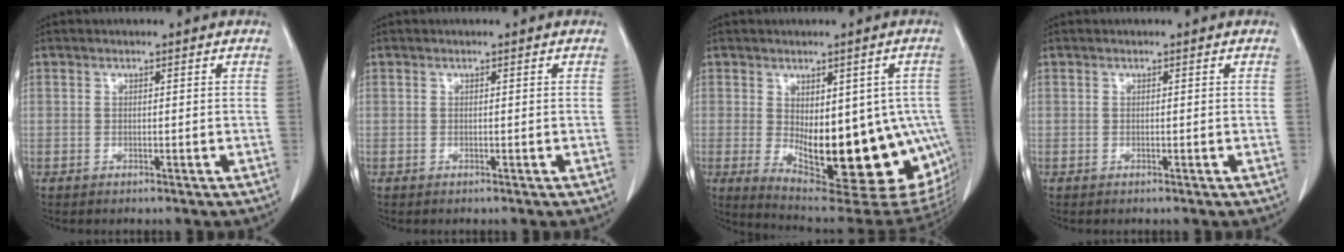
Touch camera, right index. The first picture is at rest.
{"total": 0.0}
{"total": 21.2, "force": [-4.8, 8.7, 18.7], "torque": [-0.169, -0.009, -0.039]}
{"total": 0.0}